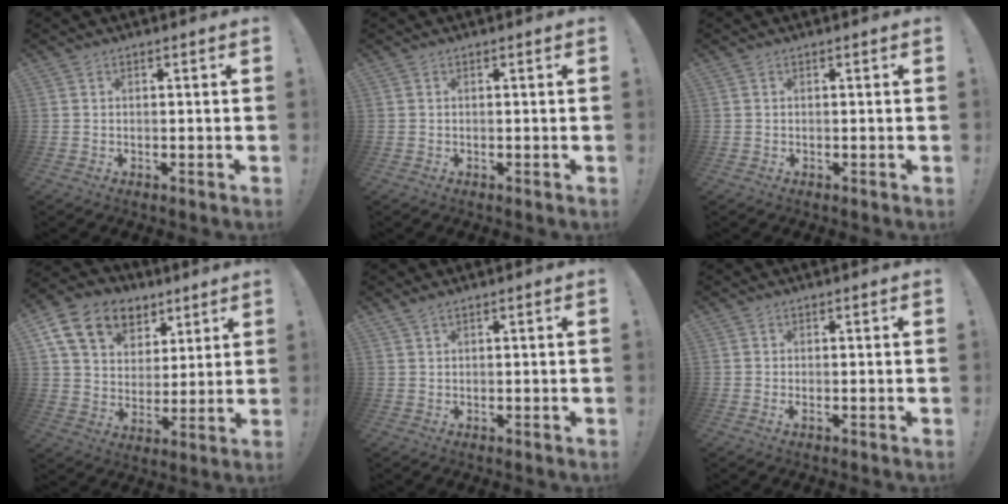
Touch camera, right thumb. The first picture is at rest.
{"total": 0.0}
{"total": 0.0}
{"total": 16.8, "force": [8.8, 11.9, 7.9], "torque": [-0.120, -0.041, 0.170]}
{"total": 1.4, "force": [1.1, 0.3, 0.7], "torque": [-0.016, 0.000, 0.022]}
{"total": 0.8, "force": [0.1, -0.1, 0.8], "torque": [-0.008, -0.004, 0.000]}